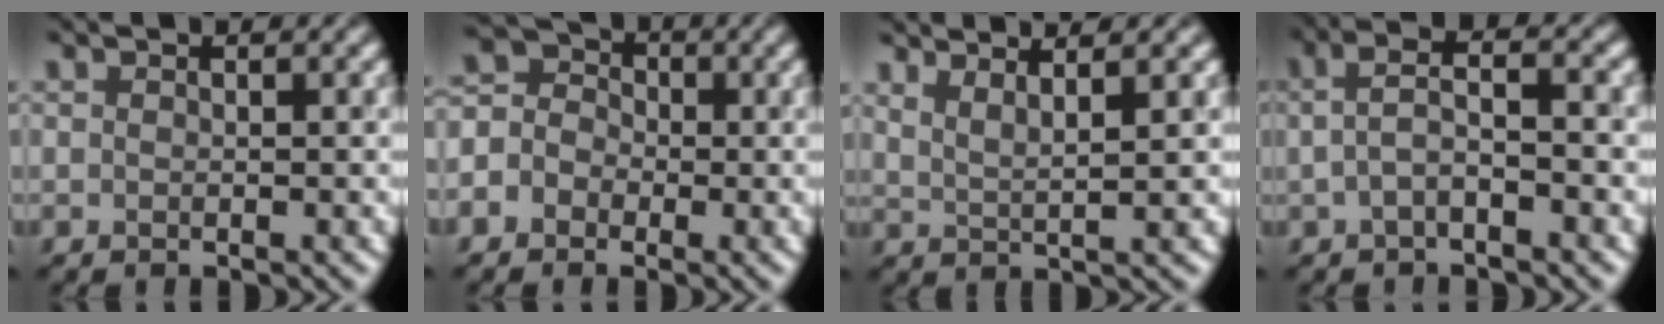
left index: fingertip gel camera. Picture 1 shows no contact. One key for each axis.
{"total": 3.6, "fx": -1.5, "fy": 3.2, "fz": 0.9, "tx": -0.006, "ty": 0.017, "tz": -0.030}
{"total": 3.1, "fx": 2.6, "fy": 0.3, "fz": 1.6, "tx": -0.024, "ty": 0.013, "tz": 0.044}
{"total": 2.3, "fx": -0.5, "fy": 0.6, "fz": 2.2, "tx": -0.048, "ty": 0.015, "tz": -0.003}